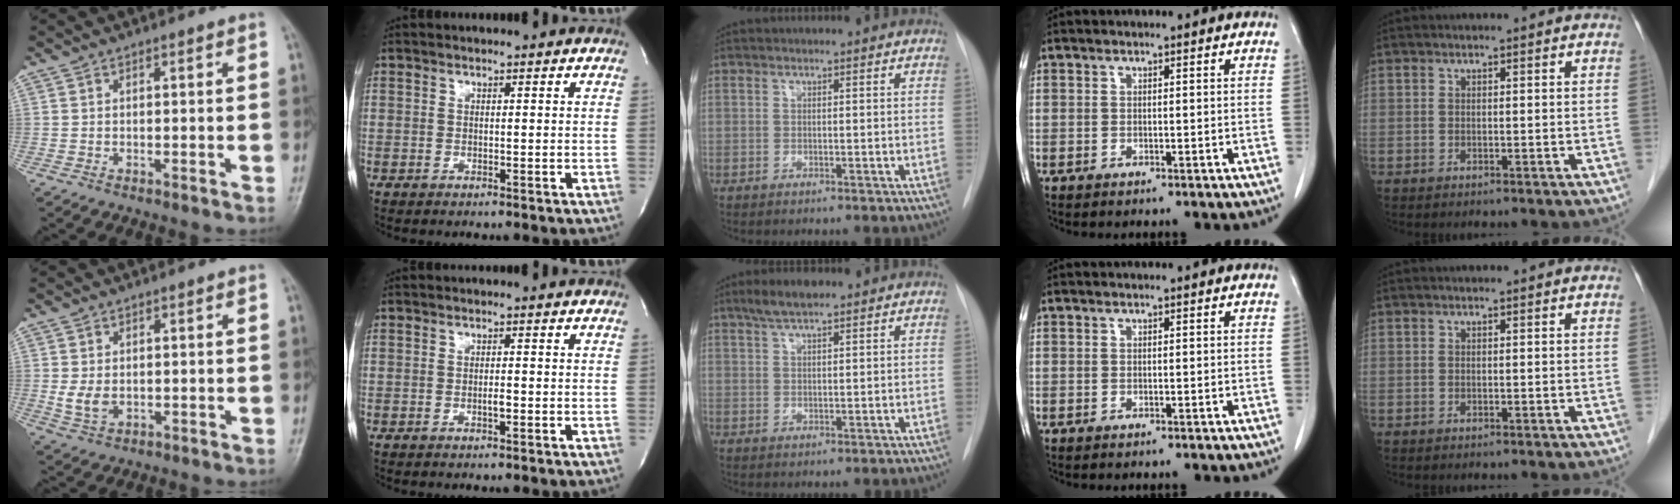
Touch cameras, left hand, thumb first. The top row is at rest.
{"thumb": {"total": 3.9, "force": [-0.1, 2.8, 2.8], "torque": [-0.048, -0.006, 0.004]}, "index": {"total": 1.0, "force": [-0.4, 0.2, 0.9], "torque": [-0.019, -0.001, -0.008]}, "middle": {"total": 4.2, "force": [3.2, 0.8, 2.6], "torque": [-0.056, 0.009, 0.059]}}